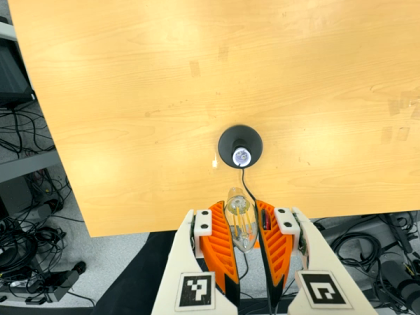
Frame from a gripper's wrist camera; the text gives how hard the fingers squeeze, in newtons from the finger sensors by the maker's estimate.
{"total": 20.7, "left": 25.0, "right": 16.5}